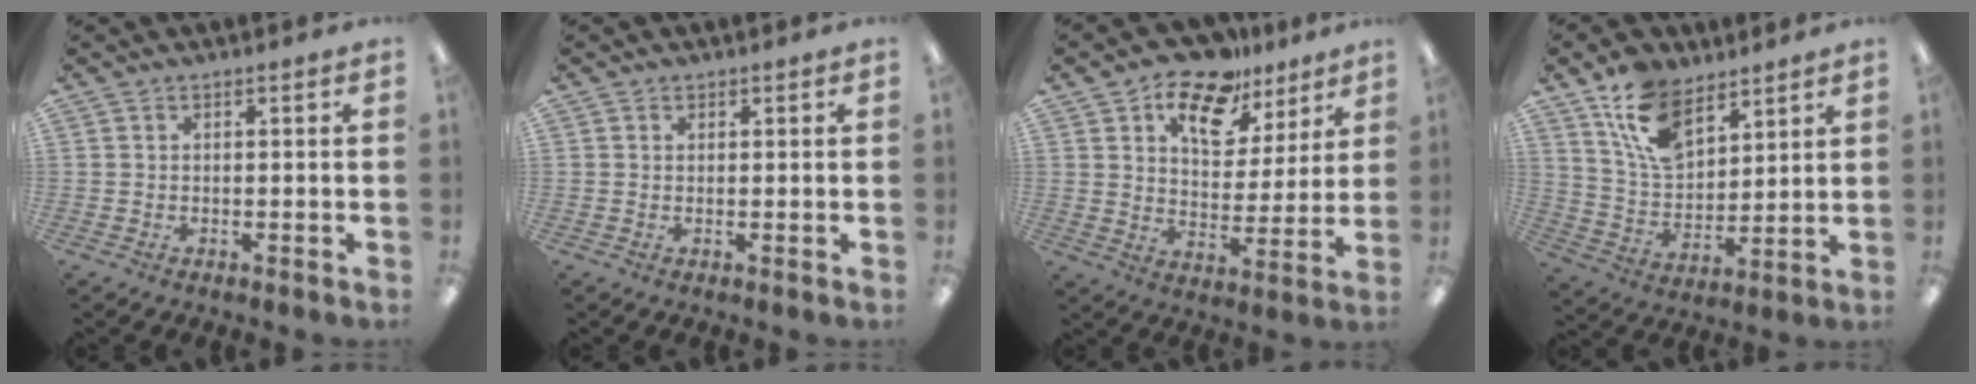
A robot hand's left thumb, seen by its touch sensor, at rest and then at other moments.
{"total": 0.6, "force": [0.4, 0.4, 0.1], "torque": [-0.002, 0.001, 0.008]}
{"total": 14.6, "force": [10.0, 8.1, 6.8], "torque": [-0.108, -0.055, 0.177]}
{"total": 14.0, "force": [8.7, 7.9, 7.6], "torque": [-0.155, -0.028, 0.169]}